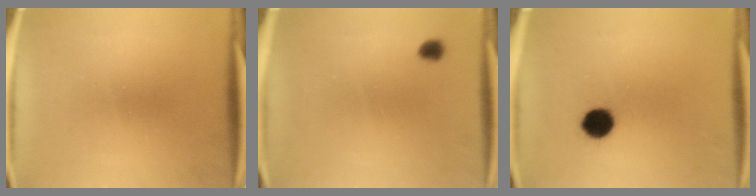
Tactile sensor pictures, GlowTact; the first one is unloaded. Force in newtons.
{"total": 1.8}
{"total": 6.8}